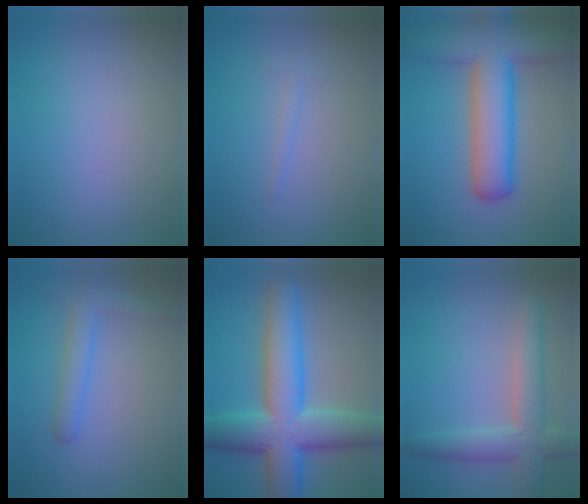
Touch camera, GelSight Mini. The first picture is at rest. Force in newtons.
{"total": 0.7, "press": 0.7, "slide": 0.1}
{"total": 10.4, "press": 10.4, "slide": 0.6}
{"total": 2.5, "press": 2.5, "slide": 0.0}
{"total": 10.5, "press": 10.5, "slide": 0.3}
{"total": 4.9, "press": 4.9, "slide": 0.3}